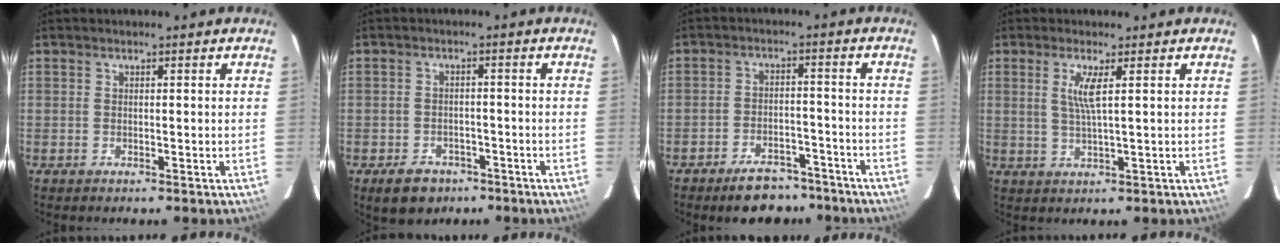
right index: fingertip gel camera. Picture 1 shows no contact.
{"total": 6.5, "force": [-4.0, 4.6, 2.2], "torque": [-0.053, 0.012, -0.048]}
{"total": 9.8, "force": [-8.0, 4.4, 3.7], "torque": [-0.078, 0.020, -0.105]}
{"total": 3.7, "force": [1.2, -0.3, 3.5], "torque": [-0.069, -0.005, 0.023]}